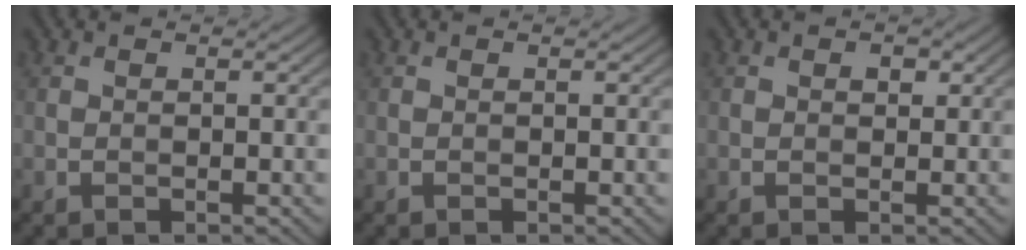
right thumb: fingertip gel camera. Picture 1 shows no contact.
{"total": 0.0}
{"total": 1.2, "force": [0.5, 0.8, 0.8], "torque": [-0.008, -0.002, 0.006]}